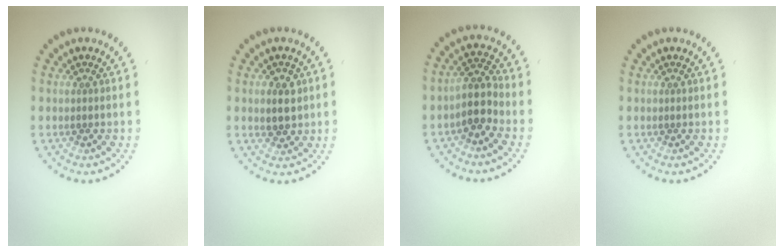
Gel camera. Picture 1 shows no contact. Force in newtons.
{"total": 2.4, "press": 2.3, "slide": 0.6}
{"total": 2.9, "press": 2.4, "slide": 1.7}
{"total": 0.0}